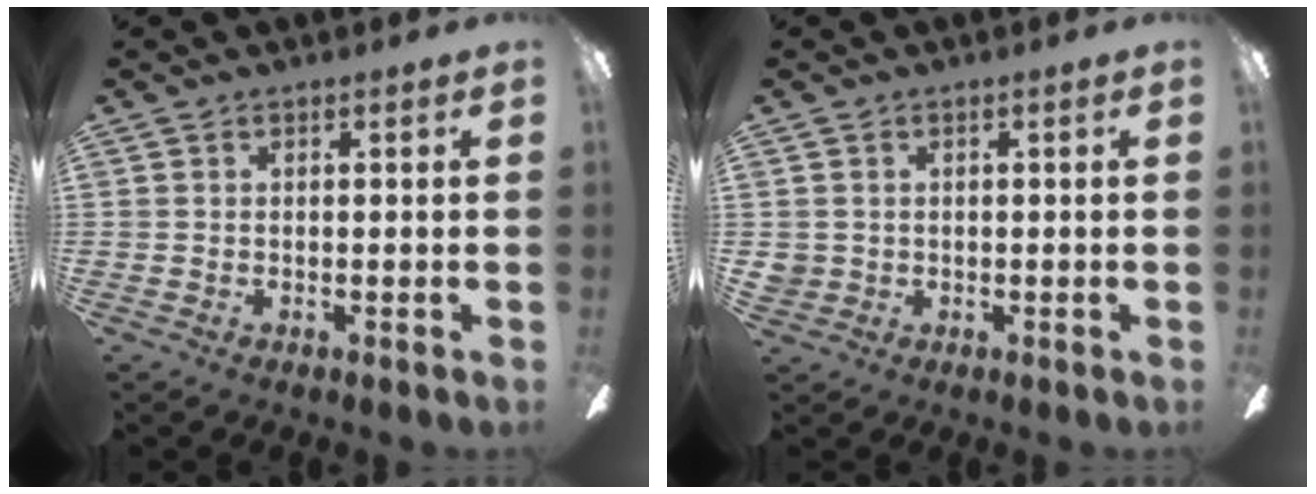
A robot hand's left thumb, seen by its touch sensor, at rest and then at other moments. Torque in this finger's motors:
{"motor_torque": [-0.27, 0.60, -0.29, -0.17, 0.00]}